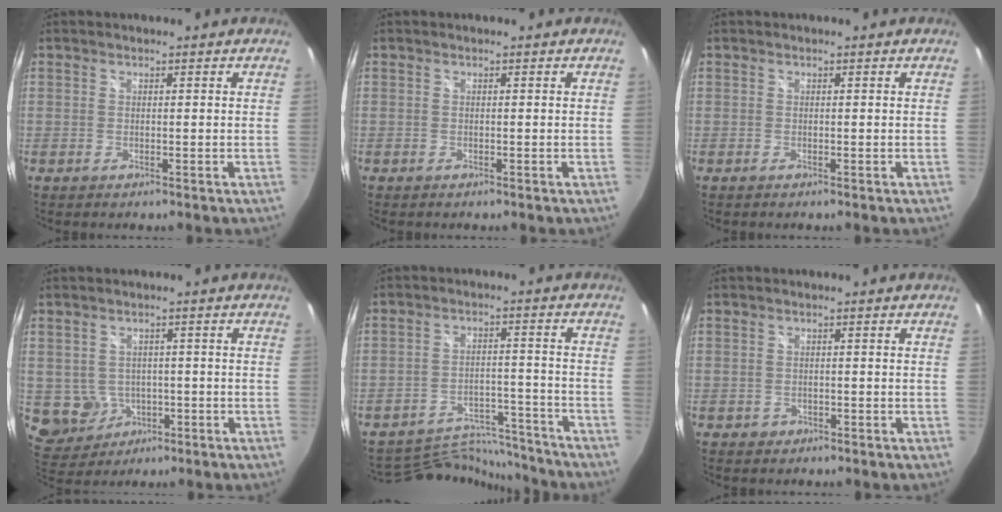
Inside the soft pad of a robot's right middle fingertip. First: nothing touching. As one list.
[{"total": 0.0}, {"total": 0.0}, {"total": 6.9, "force": [-1.4, 6.3, 2.2], "torque": [-0.063, 0.004, -0.003]}, {"total": 13.9, "force": [-13.5, 2.8, 1.9], "torque": [-0.047, 0.016, -0.198]}, {"total": 1.6, "force": [-0.8, 1.3, 0.3], "torque": [-0.009, -0.002, -0.009]}]